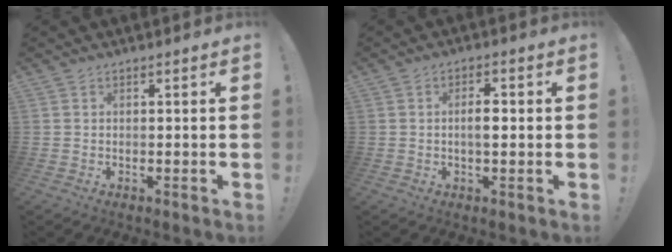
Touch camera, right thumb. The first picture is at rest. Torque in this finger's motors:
{"motor_torque": [-0.12, 0.25, -0.32, 0.26, 0.14]}